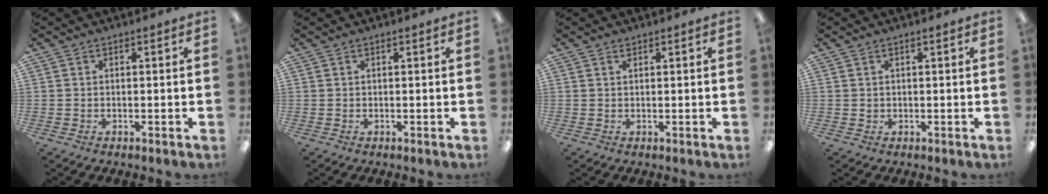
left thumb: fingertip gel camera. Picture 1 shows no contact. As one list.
[{"total": 0.0}, {"total": 0.6, "force": [0.5, 0.2, 0.3], "torque": [-0.007, 0.001, 0.009]}, {"total": 0.6, "force": [0.4, 0.3, 0.2], "torque": [-0.006, 0.001, 0.007]}]